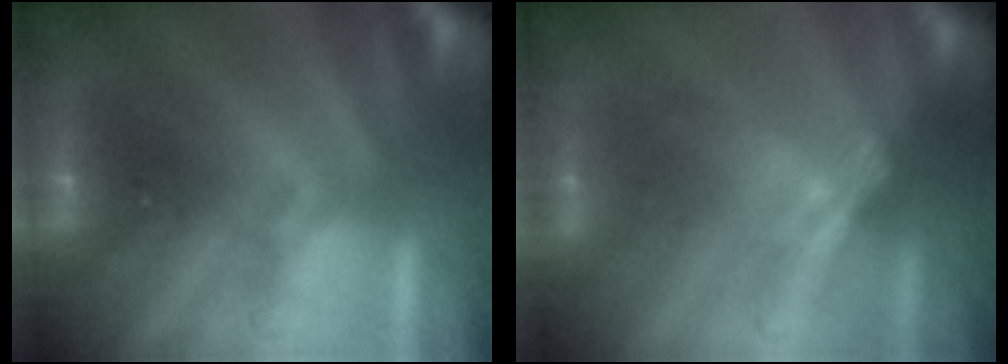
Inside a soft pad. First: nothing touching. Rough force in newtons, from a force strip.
{"total": 1.4}